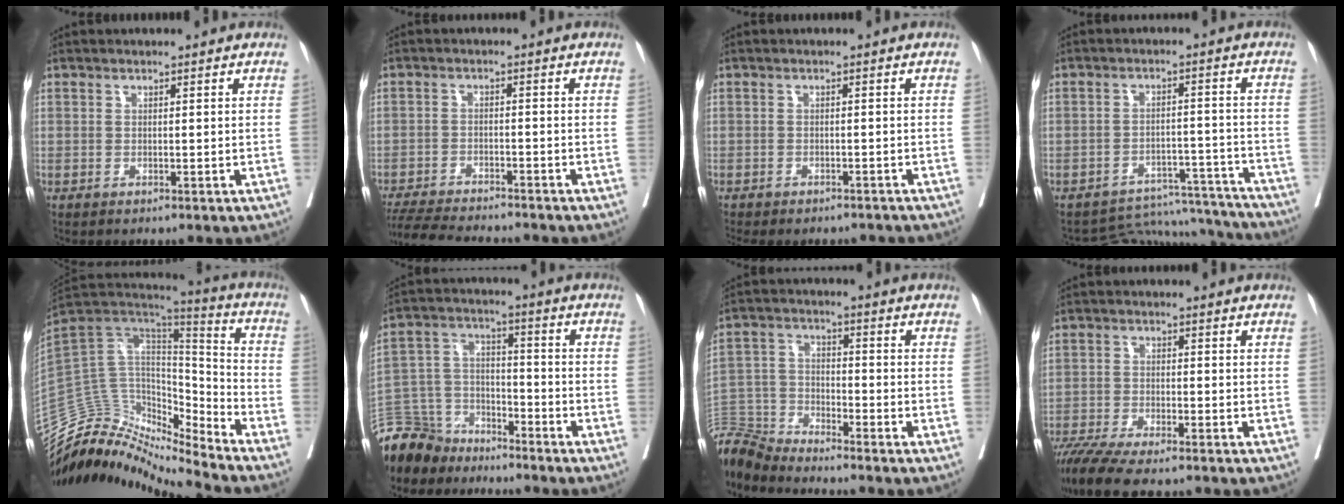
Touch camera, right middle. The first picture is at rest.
{"total": 11.7, "force": [-10.8, 1.1, 4.3], "torque": [-0.070, -0.012, -0.163]}
{"total": 8.2, "force": [-7.4, 2.6, 2.4], "torque": [-0.039, -0.003, -0.087]}
{"total": 12.2, "force": [-12.1, 1.9, -0.6], "torque": [0.018, 0.034, -0.156]}
{"total": 17.8, "force": [-17.1, 3.6, 3.5], "torque": [-0.053, 0.092, -0.290]}
{"total": 10.3, "force": [-9.2, 4.5, 0.2], "torque": [-0.014, 0.027, -0.177]}
{"total": 10.0, "force": [-10.0, 0.0, 0.9], "torque": [-0.023, 0.012, -0.201]}
{"total": 9.6, "force": [-8.1, 1.1, 5.0], "torque": [-0.079, -0.019, -0.133]}